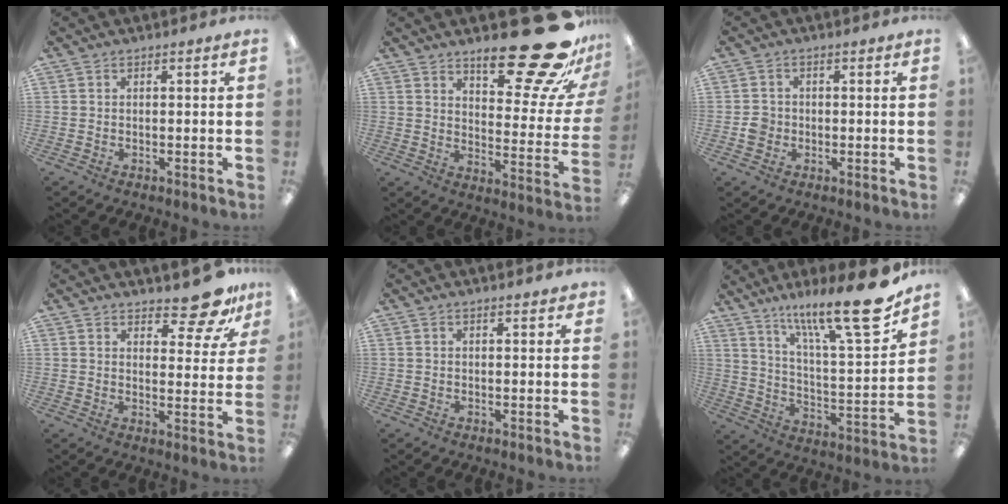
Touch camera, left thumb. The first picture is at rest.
{"total": 24.9, "force": [16.8, 8.6, 16.2], "torque": [-0.200, -0.114, 0.267]}
{"total": 3.4, "force": [-0.7, 3.2, 1.0], "torque": [-0.009, 0.001, -0.015]}
{"total": 10.0, "force": [8.2, 2.9, 4.8], "torque": [-0.053, -0.058, 0.142]}
{"total": 1.1, "force": [1.0, 0.2, 0.6], "torque": [-0.012, 0.001, 0.017]}
{"total": 20.9, "force": [15.8, 3.8, 13.1], "torque": [-0.199, -0.112, 0.252]}